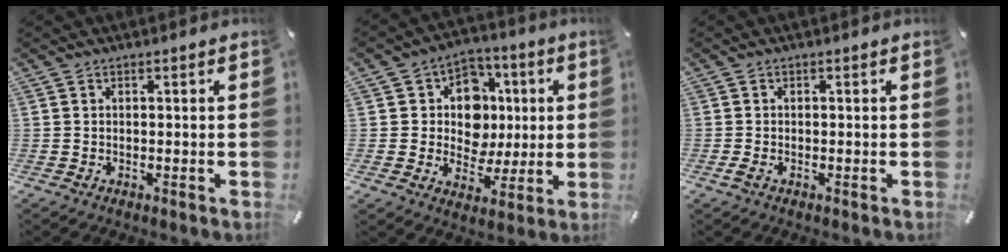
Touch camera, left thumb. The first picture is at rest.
{"total": 12.4, "force": [1.2, 11.0, 5.6], "torque": [-0.076, 0.000, 0.029]}
{"total": 0.9, "force": [-0.3, 0.3, 0.8], "torque": [-0.022, -0.004, -0.008]}